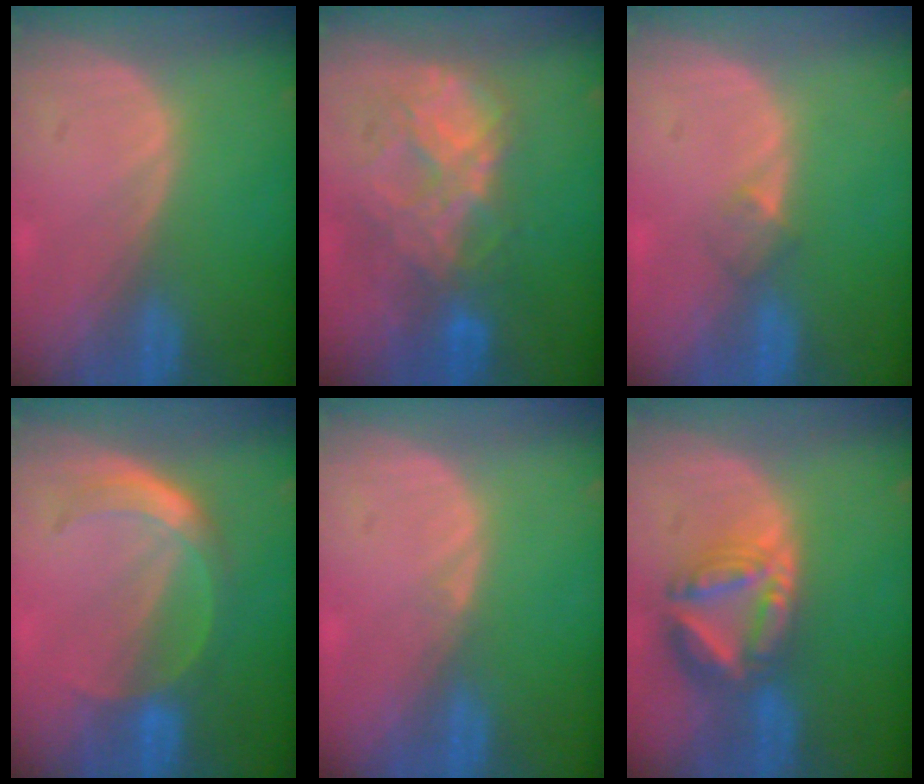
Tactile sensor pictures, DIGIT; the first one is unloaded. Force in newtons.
{"total": 8.8, "press": 7.6, "slide": 4.4}
{"total": 2.0, "press": 1.6, "slide": 1.1}
{"total": 6.0, "press": 5.2, "slide": 3.1}
{"total": 0.6, "press": 0.4, "slide": 0.5}
{"total": 8.3, "press": 7.1, "slide": 4.2}